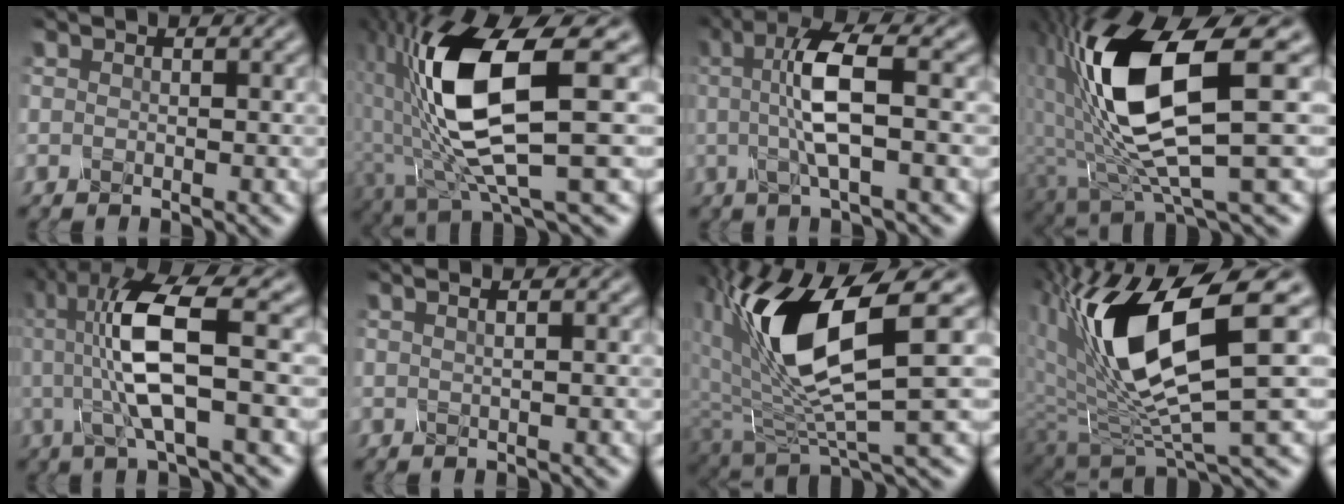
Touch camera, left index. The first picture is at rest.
{"total": 11.3, "force": [0.8, 3.3, 10.7], "torque": [-0.231, -0.009, 0.029]}
{"total": 4.7, "force": [0.5, 0.6, 4.7], "torque": [-0.107, 0.014, 0.014]}
{"total": 11.1, "force": [1.9, 3.4, 10.5], "torque": [-0.227, -0.012, 0.053]}
{"total": 7.5, "force": [0.9, 1.3, 7.4], "torque": [-0.154, 0.012, 0.026]}
{"total": 2.5, "force": [1.5, 1.1, 1.6], "torque": [-0.007, 0.024, -0.007]}
{"total": 9.7, "force": [2.4, 3.1, 8.8], "torque": [-0.188, -0.004, 0.054]}
{"total": 10.9, "force": [3.1, 3.5, 9.8], "torque": [-0.197, -0.006, 0.067]}